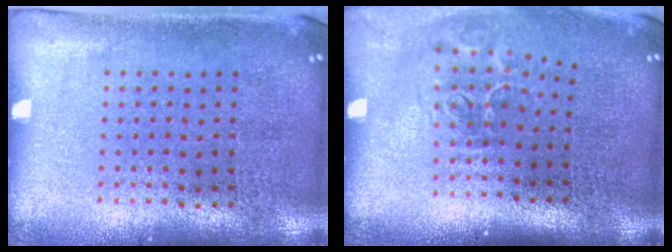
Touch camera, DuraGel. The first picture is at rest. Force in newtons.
{"total": 2.1, "press": 1.3, "slide": 1.6}